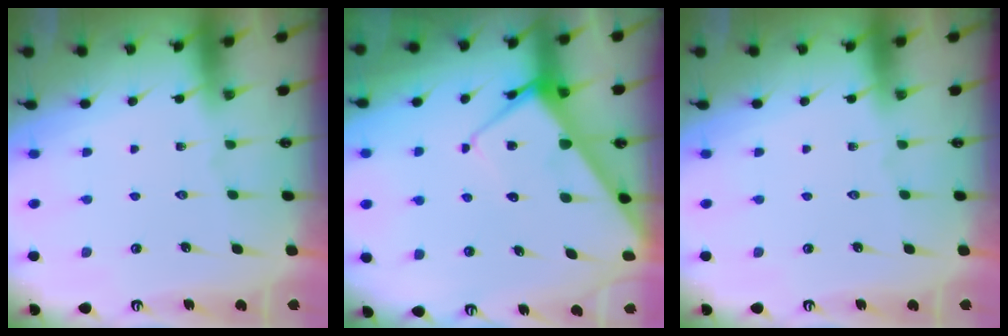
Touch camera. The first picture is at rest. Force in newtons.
{"total": 8.4, "press": 8.4, "slide": 0.6}
{"total": 0.0}